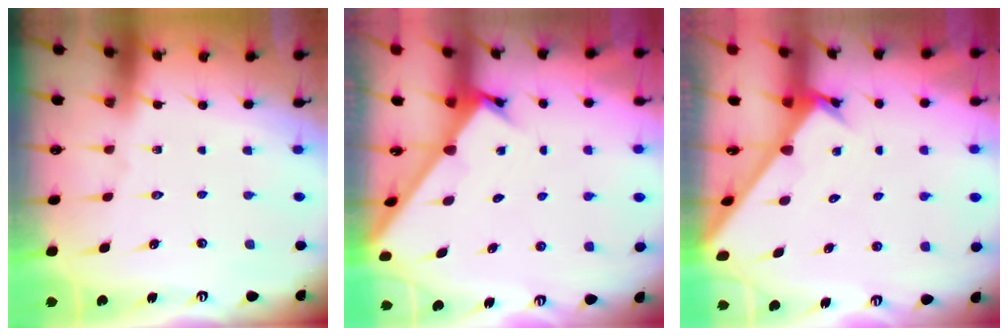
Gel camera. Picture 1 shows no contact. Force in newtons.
{"total": 2.1, "press": 2.1, "slide": 0.2}
{"total": 2.6, "press": 2.6, "slide": 0.2}